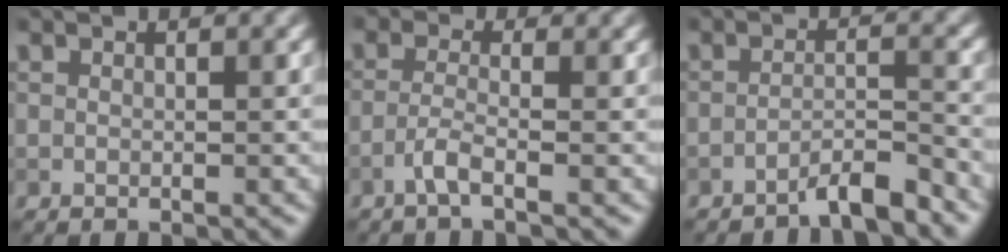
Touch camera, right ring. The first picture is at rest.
{"total": 2.0, "force": [-1.1, 0.4, 1.6], "torque": [-0.036, 0.004, -0.031]}
{"total": 3.3, "force": [-2.8, 0.3, 1.7], "torque": [-0.022, 0.009, -0.054]}